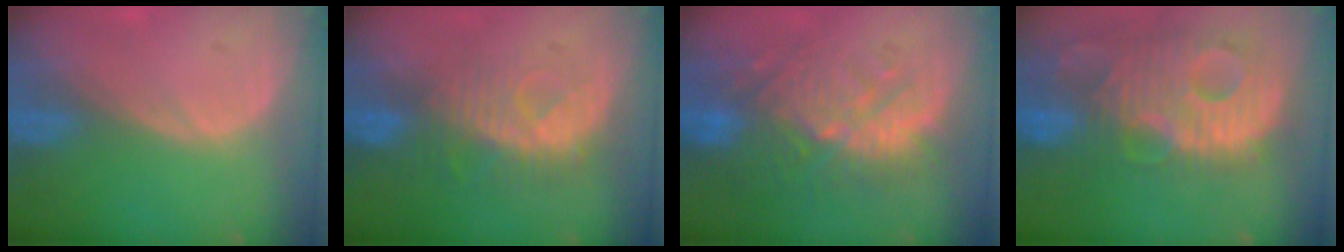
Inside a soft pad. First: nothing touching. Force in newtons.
{"total": 8.1, "press": 7.5, "slide": 3.1}
{"total": 10.8, "press": 10.0, "slide": 4.2}
{"total": 13.9, "press": 11.9, "slide": 7.2}